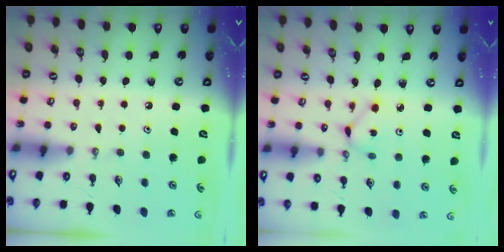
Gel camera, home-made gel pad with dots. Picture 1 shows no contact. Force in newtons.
{"total": 2.6, "press": 2.6, "slide": 0.1}